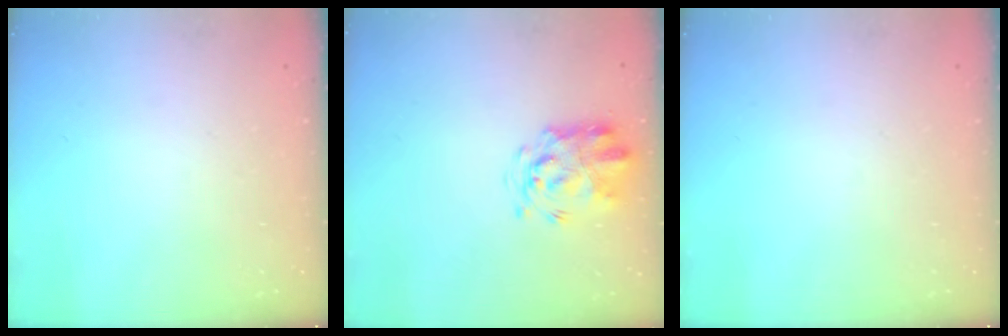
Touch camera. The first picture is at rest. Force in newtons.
{"total": 3.2, "press": 3.0, "slide": 1.0}
{"total": 0.0}